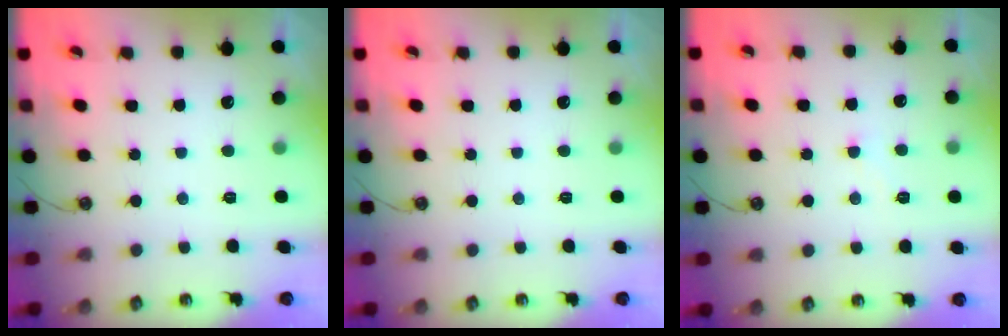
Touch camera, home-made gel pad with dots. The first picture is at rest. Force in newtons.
{"total": 0.0}
{"total": 2.0, "press": 2.0, "slide": 0.4}